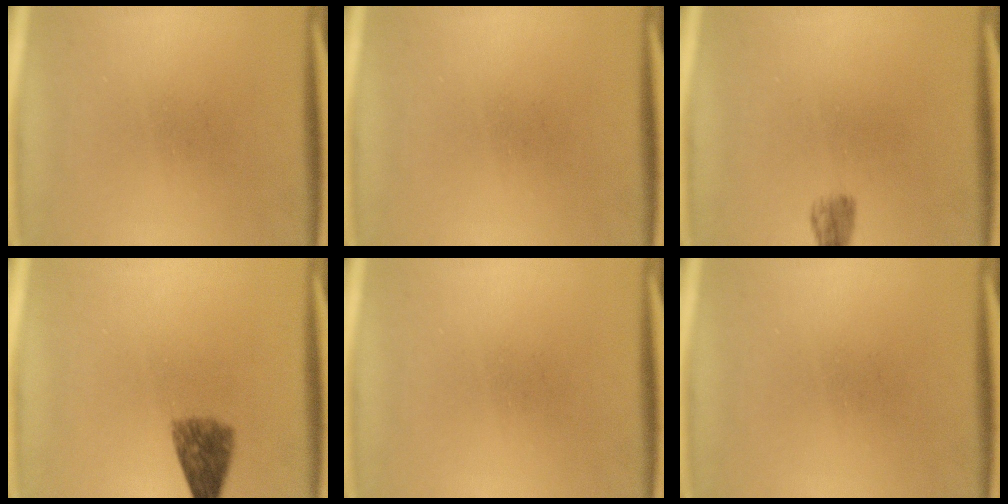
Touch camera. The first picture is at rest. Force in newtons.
{"total": 0.0}
{"total": 2.1}
{"total": 5.0}
{"total": 0.0}
{"total": 0.0}